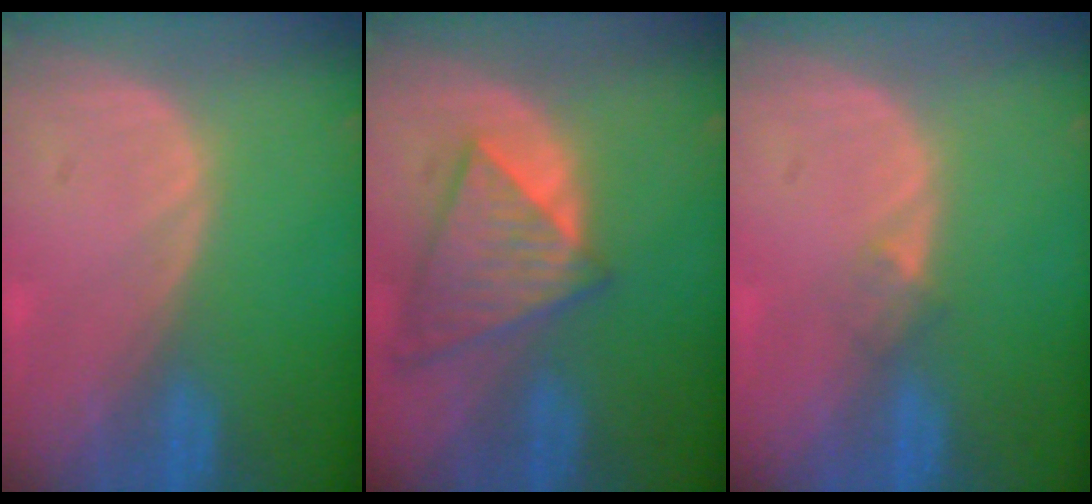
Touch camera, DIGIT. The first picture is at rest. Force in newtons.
{"total": 8.3, "press": 7.3, "slide": 3.9}
{"total": 1.5, "press": 1.2, "slide": 1.0}